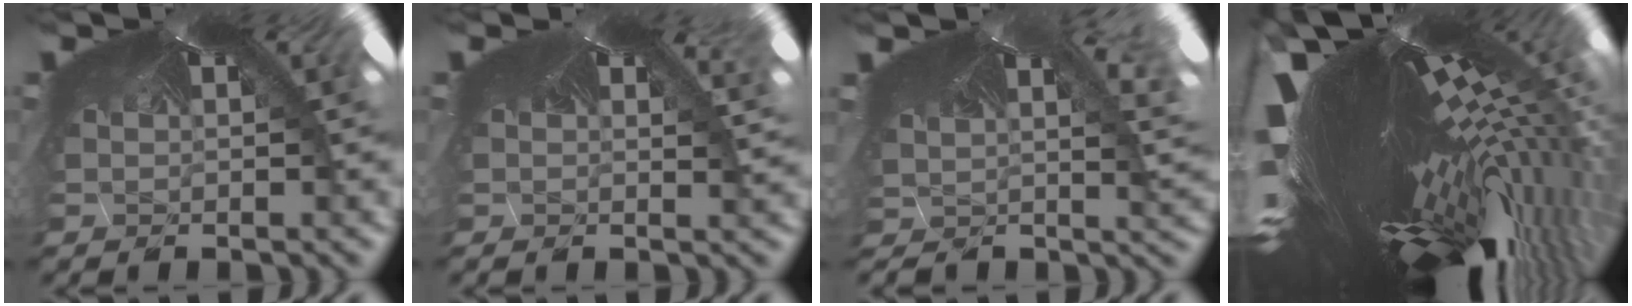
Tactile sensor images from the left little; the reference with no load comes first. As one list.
[{"total": 1.0, "force": [0.4, 0.5, 0.8], "torque": [-0.007, 0.009, 0.000]}, {"total": 1.1, "force": [0.4, -0.9, -0.4], "torque": [-0.011, -0.003, 0.016]}, {"total": 7.2, "force": [-5.7, -1.0, 4.3], "torque": [-0.101, -0.089, -0.066]}]